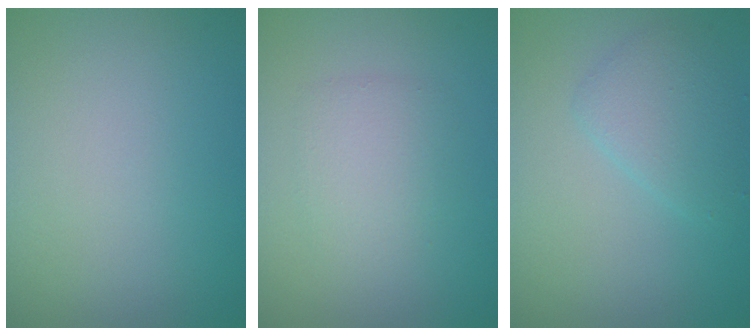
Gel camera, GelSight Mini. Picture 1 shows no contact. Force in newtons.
{"total": 2.3, "press": 2.3, "slide": 0.1}
{"total": 2.6, "press": 2.6, "slide": 0.1}